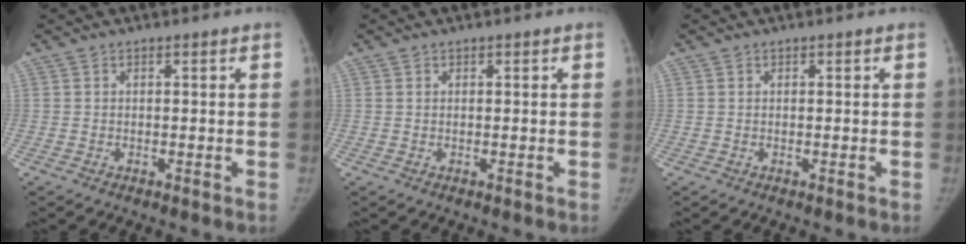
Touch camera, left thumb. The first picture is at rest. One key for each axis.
{"total": 0.0}
{"total": 0.0}